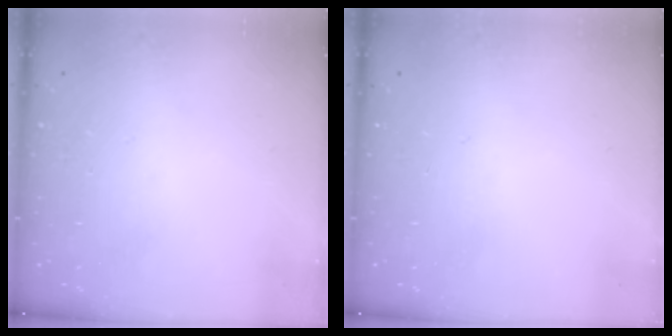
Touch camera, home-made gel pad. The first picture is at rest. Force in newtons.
{"total": 0.0}